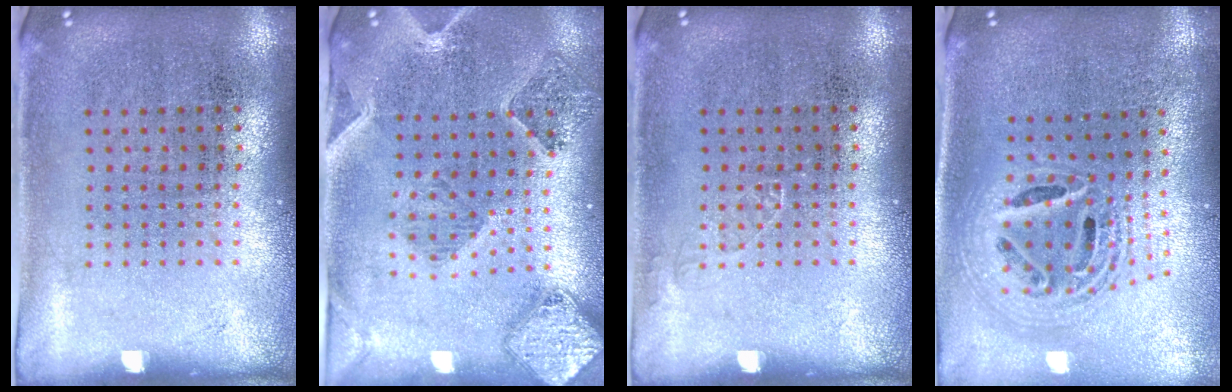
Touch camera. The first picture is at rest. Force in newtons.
{"total": 1.5, "press": 1.5, "slide": 0.4}
{"total": 0.6, "press": 0.6, "slide": 0.0}
{"total": 2.3, "press": 1.8, "slide": 1.4}